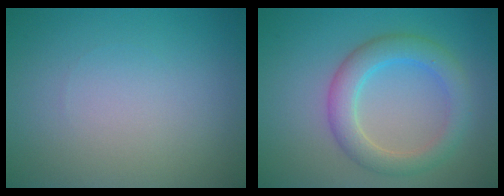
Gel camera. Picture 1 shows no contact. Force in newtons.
{"total": 4.2, "press": 4.2, "slide": 0.4}